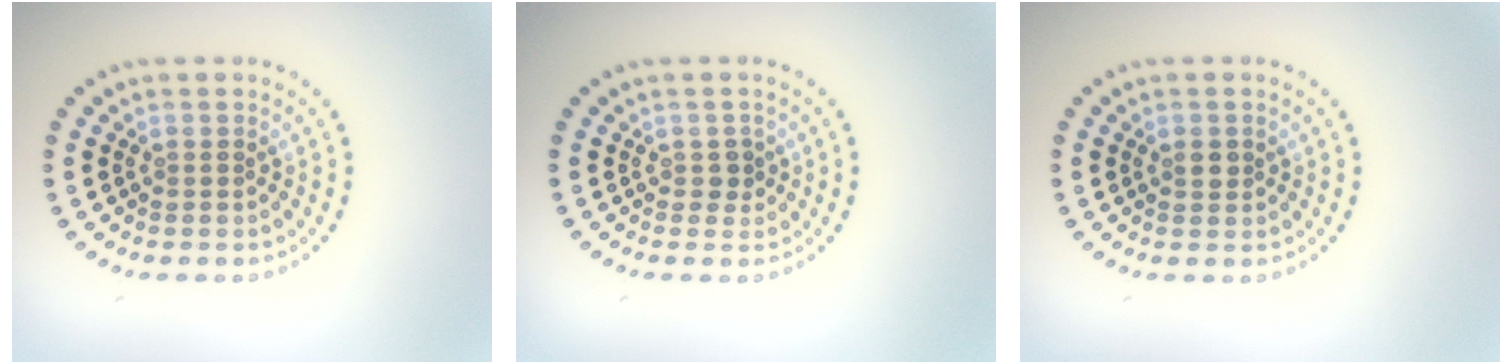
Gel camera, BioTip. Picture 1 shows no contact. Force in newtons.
{"total": 1.0, "press": 0.8, "slide": 0.5}
{"total": 1.1, "press": 1.0, "slide": 0.4}